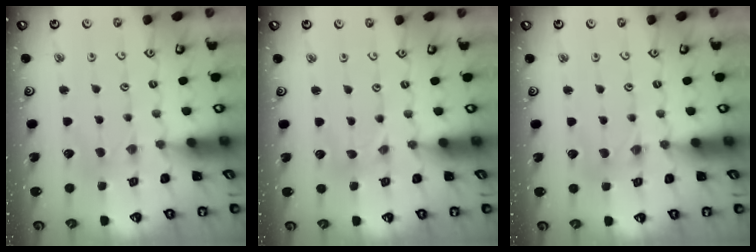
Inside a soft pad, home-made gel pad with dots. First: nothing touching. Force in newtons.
{"total": 0.0}
{"total": 0.6, "press": 0.6, "slide": 0.1}